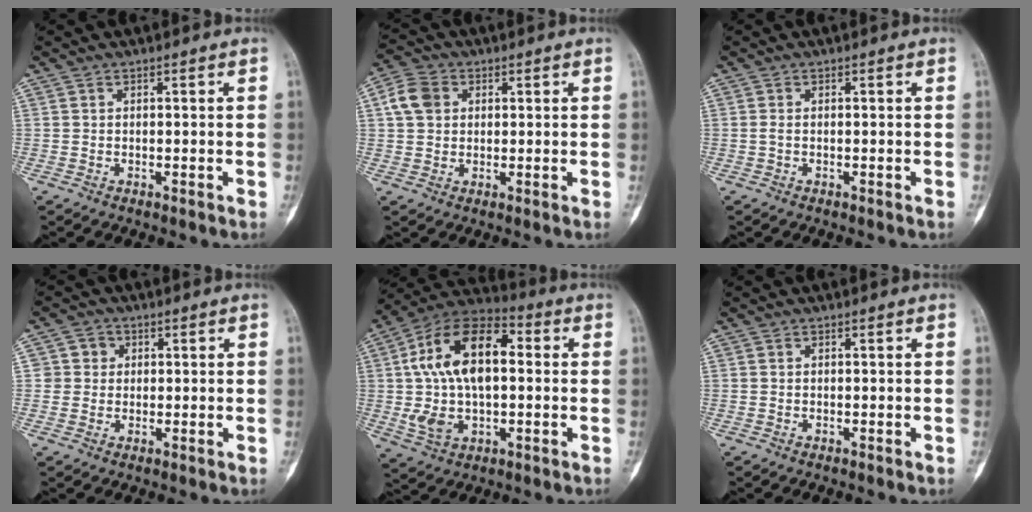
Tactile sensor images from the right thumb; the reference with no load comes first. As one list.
[{"total": 6.4, "force": [1.5, 5.1, 3.4], "torque": [-0.054, 0.008, 0.024]}, {"total": 0.6, "force": [-0.1, 0.3, 0.5], "torque": [-0.010, -0.001, -0.003]}, {"total": 3.6, "force": [0.6, 3.5, 0.5], "torque": [0.024, 0.005, 0.006]}, {"total": 19.9, "force": [1.7, 11.7, 16.0], "torque": [-0.269, 0.031, 0.028]}, {"total": 0.0}]